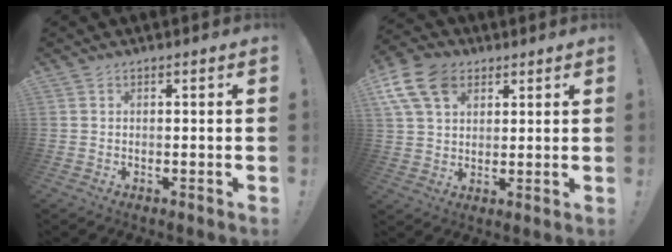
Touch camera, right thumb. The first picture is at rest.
{"total": 13.3, "force": [6.0, 9.2, 7.6], "torque": [-0.144, -0.022, 0.118]}